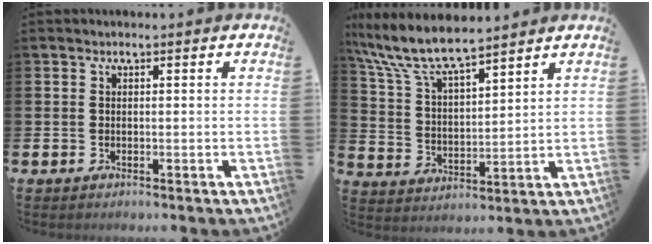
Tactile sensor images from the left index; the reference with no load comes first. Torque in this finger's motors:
{"motor_torque": [0.40, -0.27, 1.02, 0.21]}